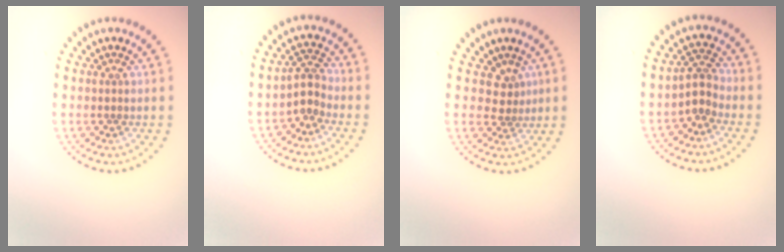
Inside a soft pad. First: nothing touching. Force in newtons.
{"total": 2.1, "press": 1.6, "slide": 1.3}
{"total": 1.7, "press": 1.1, "slide": 1.3}
{"total": 2.1, "press": 1.6, "slide": 1.3}